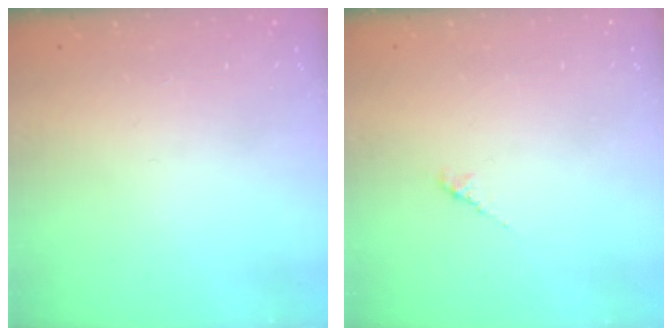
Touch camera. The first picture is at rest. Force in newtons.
{"total": 1.5, "press": 1.4, "slide": 0.5}